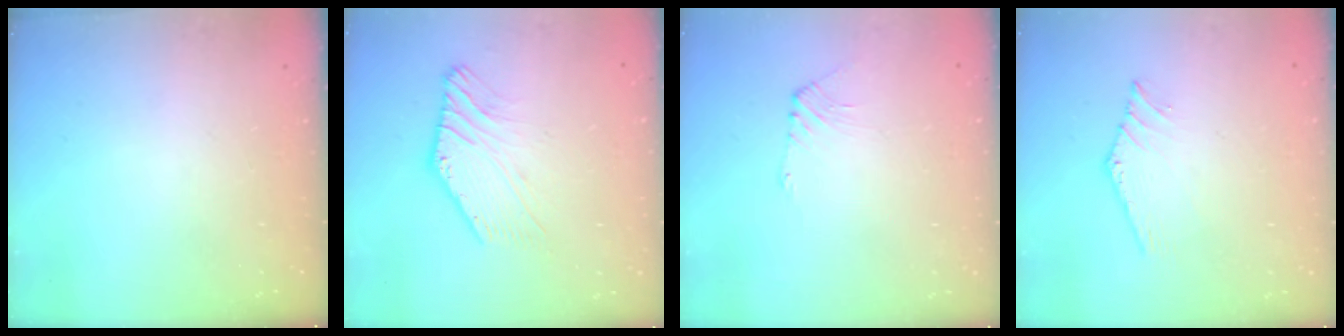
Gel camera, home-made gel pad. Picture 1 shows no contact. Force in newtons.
{"total": 3.5, "press": 3.4, "slide": 0.7}
{"total": 3.0, "press": 2.9, "slide": 0.5}
{"total": 0.5, "press": 0.5, "slide": 0.2}